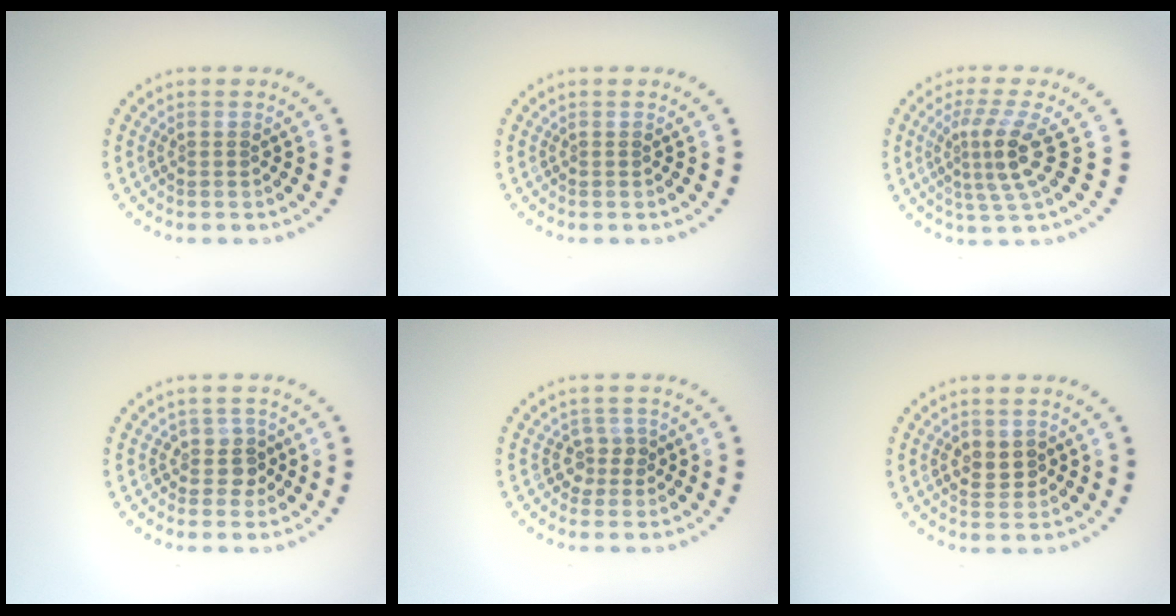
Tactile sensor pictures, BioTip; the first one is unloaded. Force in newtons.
{"total": 0.0}
{"total": 3.8, "press": 2.6, "slide": 2.7}
{"total": 2.1, "press": 1.8, "slide": 1.1}
{"total": 1.7, "press": 1.3, "slide": 1.1}
{"total": 2.3, "press": 2.2, "slide": 0.3}